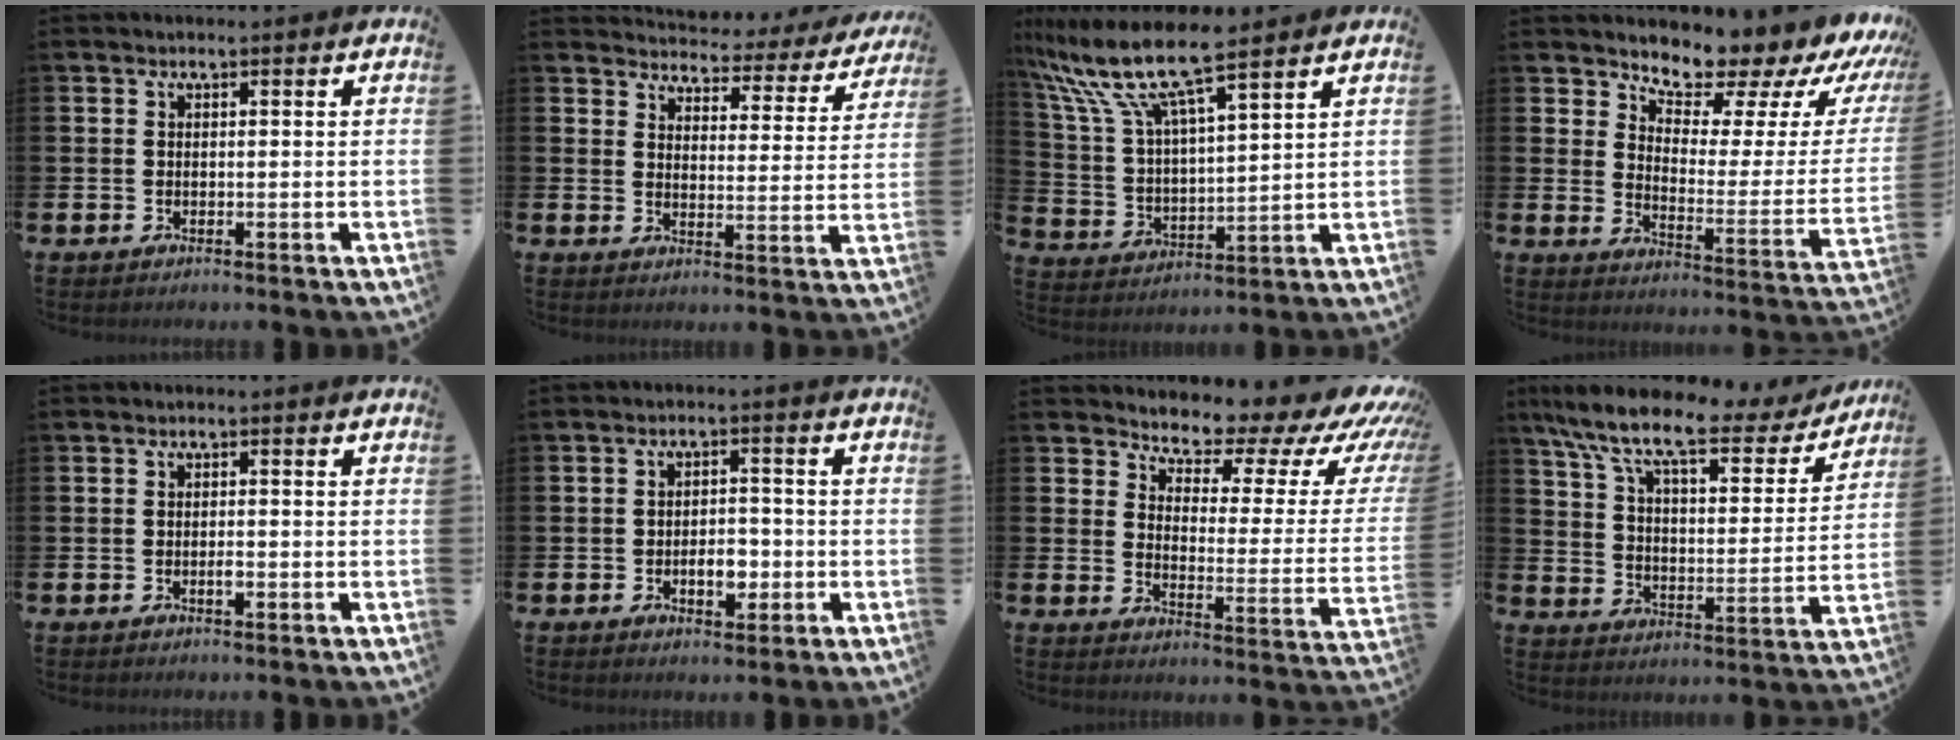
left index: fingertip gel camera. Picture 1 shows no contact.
{"total": 3.2, "force": [3.1, 0.8, 0.4], "torque": [-0.020, -0.037, 0.044]}
{"total": 10.2, "force": [9.0, 1.2, 4.7], "torque": [-0.135, -0.051, 0.154]}
{"total": 9.1, "force": [8.5, 2.8, 1.9], "torque": [-0.061, -0.075, 0.140]}
{"total": 1.1, "force": [-0.3, 0.4, 1.0], "torque": [-0.007, -0.008, -0.008]}
{"total": 3.8, "force": [-1.1, 2.3, 2.8], "torque": [-0.033, -0.005, -0.026]}
{"total": 6.9, "force": [6.3, 2.3, 1.4], "torque": [-0.034, -0.065, 0.098]}
{"total": 10.6, "force": [8.2, 3.1, 6.0], "torque": [-0.144, -0.049, 0.134]}